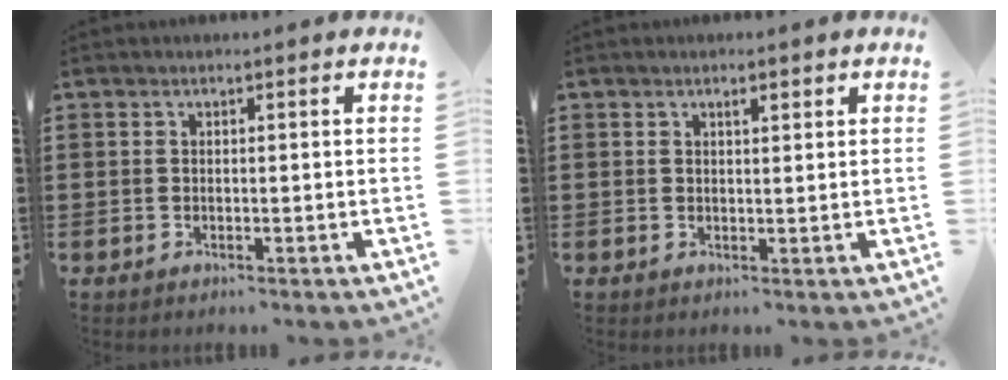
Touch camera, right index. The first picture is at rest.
{"total": 1.4, "force": [0.7, 0.4, 1.1], "torque": [-0.014, 0.000, 0.009]}